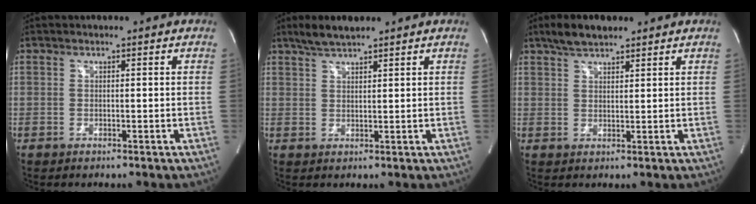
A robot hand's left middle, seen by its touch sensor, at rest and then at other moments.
{"total": 4.0, "force": [3.3, 0.5, 2.1], "torque": [-0.051, 0.012, 0.066]}
{"total": 4.9, "force": [3.8, 1.5, 2.6], "torque": [-0.060, 0.015, 0.072]}